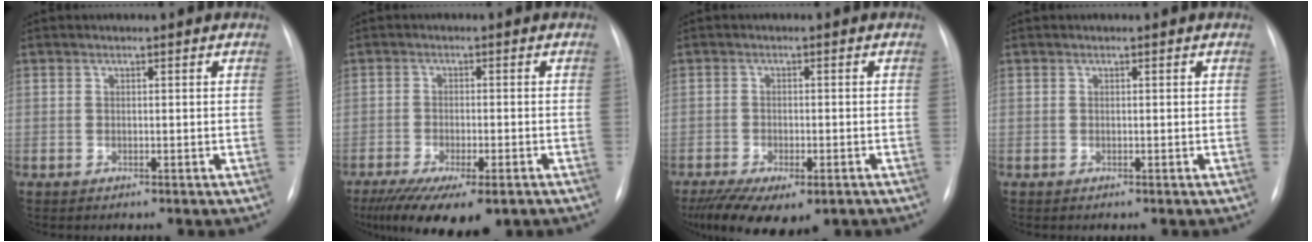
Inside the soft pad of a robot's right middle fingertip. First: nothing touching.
{"total": 13.3, "force": [-9.2, 3.9, 8.8], "torque": [-0.149, -0.026, -0.138]}
{"total": 12.0, "force": [-7.8, 5.0, 7.6], "torque": [-0.142, -0.021, -0.112]}
{"total": 0.0}